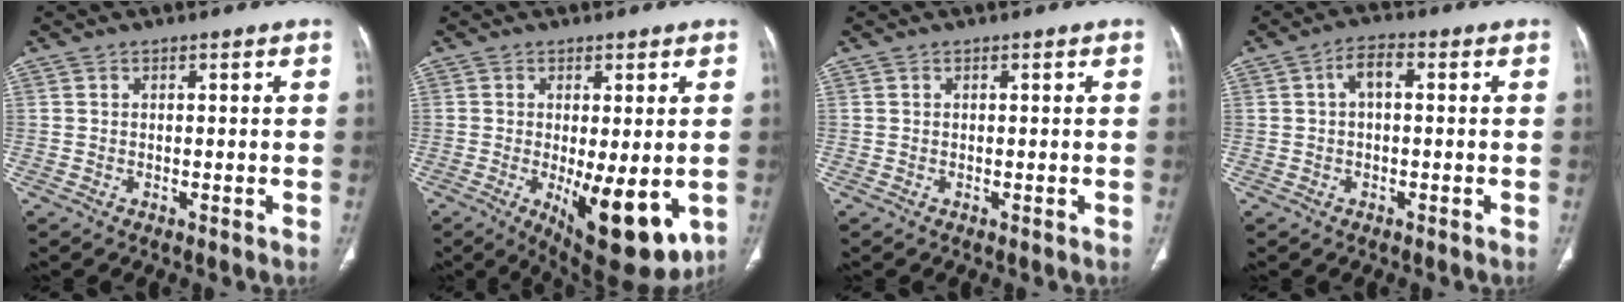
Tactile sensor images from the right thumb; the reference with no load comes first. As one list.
[{"total": 13.6, "force": [-3.2, 4.8, 12.3], "torque": [-0.167, -0.027, -0.030]}, {"total": 0.0}, {"total": 4.0, "force": [0.6, 2.0, 3.4], "torque": [-0.061, 0.015, 0.006]}]